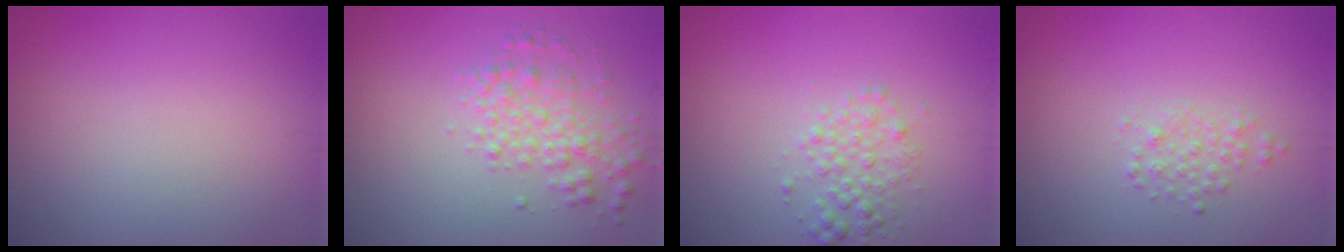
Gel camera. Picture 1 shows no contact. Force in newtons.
{"total": 3.0, "press": 3.0, "slide": 0.0}
{"total": 2.2, "press": 2.2, "slide": 0.0}
{"total": 1.4, "press": 1.4, "slide": 0.0}